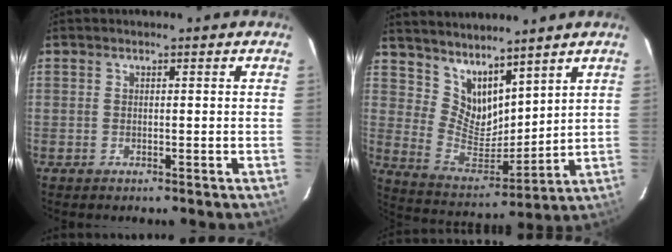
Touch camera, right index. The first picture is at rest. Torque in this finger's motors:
{"motor_torque": [0.20, 0.31, 0.09, 0.02]}